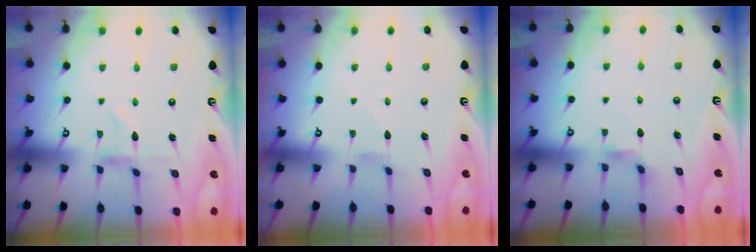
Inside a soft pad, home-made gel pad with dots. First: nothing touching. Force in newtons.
{"total": 0.0}
{"total": 2.1, "press": 2.1, "slide": 0.3}